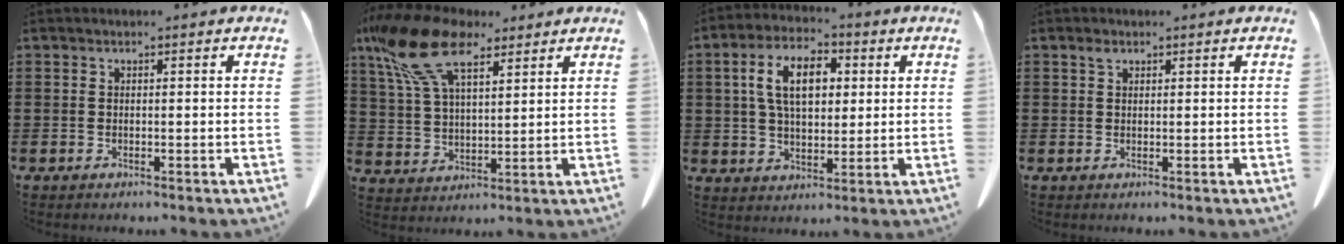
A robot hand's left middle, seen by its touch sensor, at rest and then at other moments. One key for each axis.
{"total": 13.3, "fx": 8.5, "fy": 5.5, "fz": 8.6, "tx": -0.203, "ty": -0.011, "tz": 0.155}
{"total": 9.3, "fx": 2.8, "fy": 5.1, "fz": 7.3, "tx": -0.147, "ty": 0.016, "tz": 0.049}
{"total": 1.2, "fx": 0.6, "fy": 0.7, "fz": 0.7, "tx": -0.018, "ty": 0.002, "tz": 0.013}